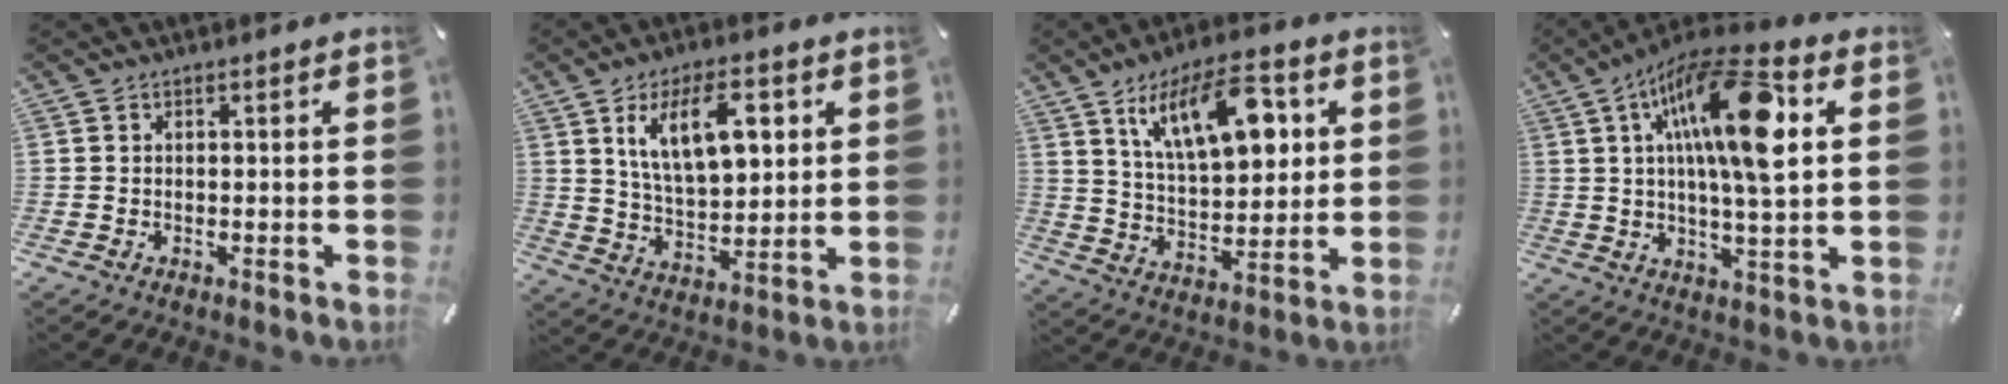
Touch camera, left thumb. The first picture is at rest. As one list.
[{"total": 15.0, "force": [6.3, 7.6, 11.2], "torque": [-0.203, -0.010, 0.106]}, {"total": 17.9, "force": [8.2, 8.7, 13.4], "torque": [-0.227, -0.016, 0.136]}, {"total": 19.8, "force": [5.7, 5.7, 18.1], "torque": [-0.323, -0.007, 0.078]}]